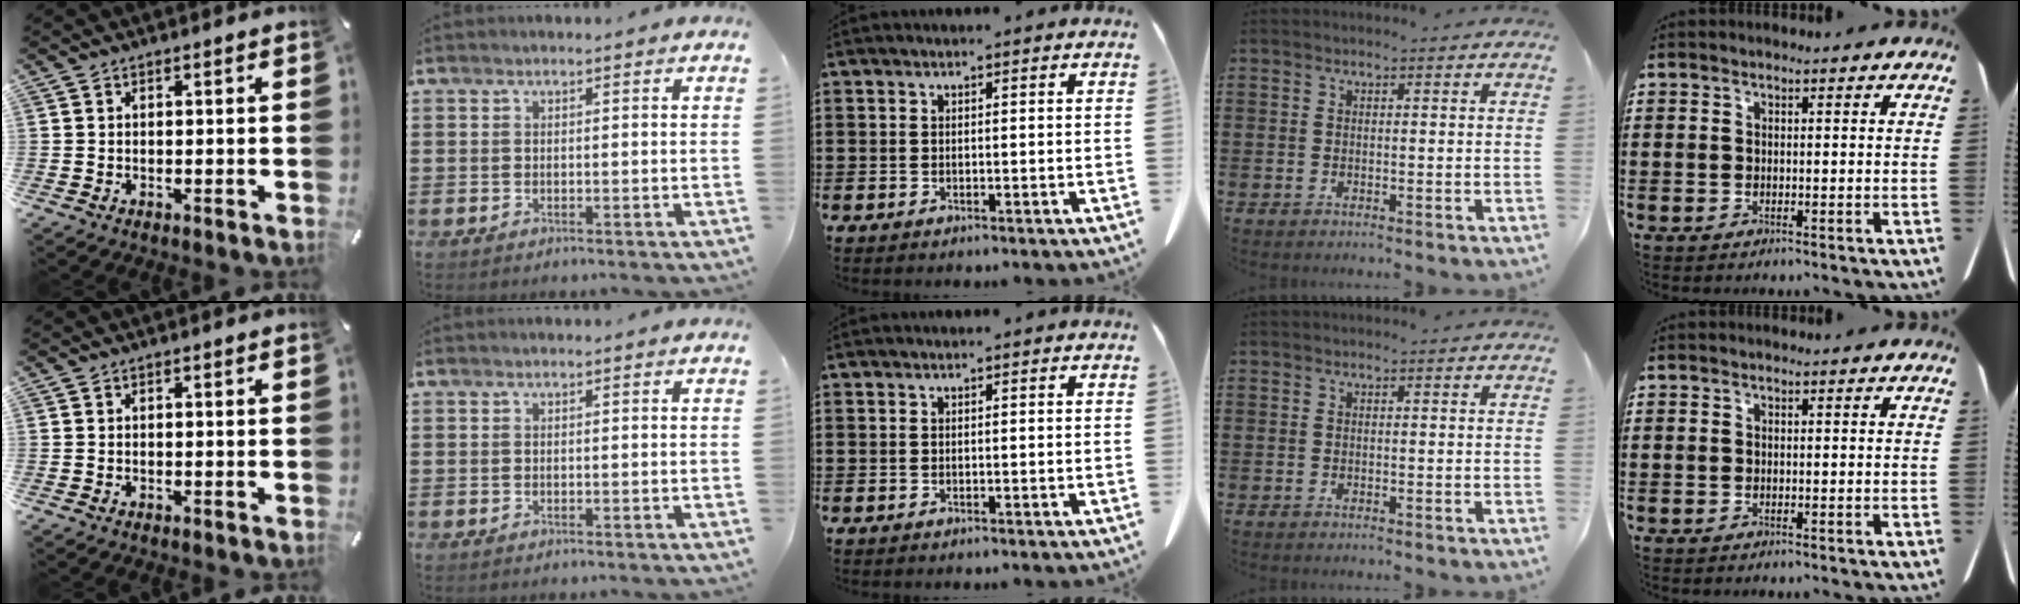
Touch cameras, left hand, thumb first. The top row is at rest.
{}